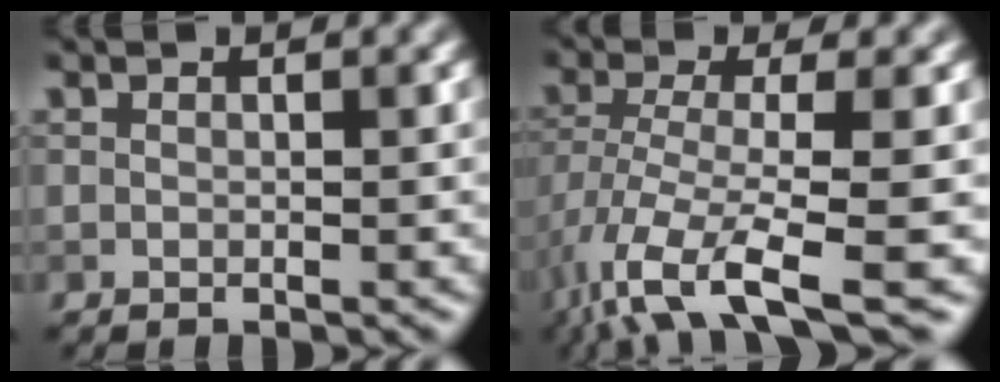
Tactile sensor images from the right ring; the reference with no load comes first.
{"total": 8.6, "force": [-4.8, 2.3, 6.8], "torque": [-0.130, -0.013, -0.091]}